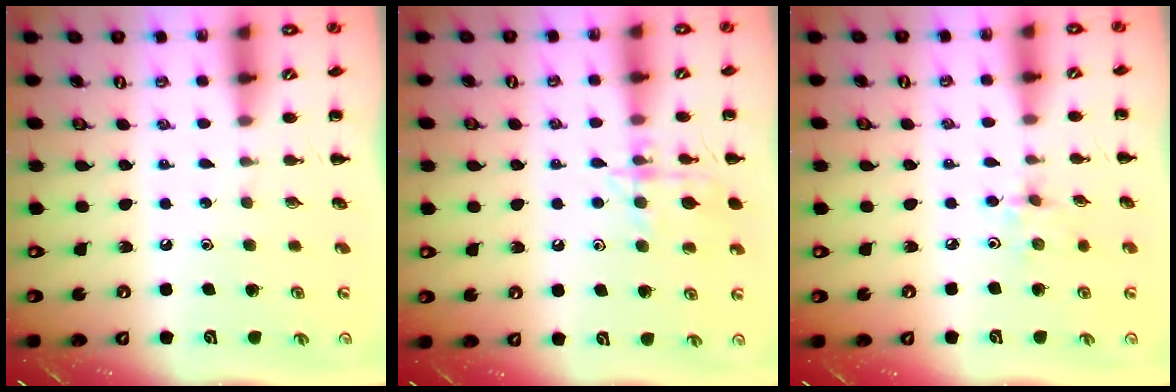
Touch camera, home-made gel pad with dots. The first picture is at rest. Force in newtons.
{"total": 13.1, "press": 13.0, "slide": 1.1}
{"total": 3.0, "press": 2.8, "slide": 0.9}